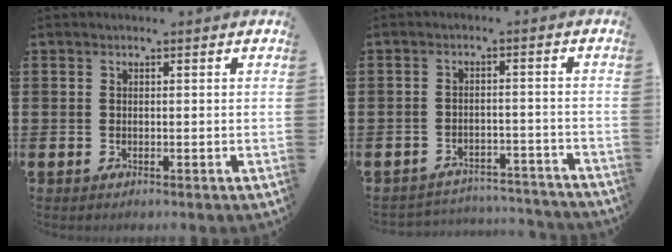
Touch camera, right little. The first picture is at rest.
{"total": 3.0, "force": [-3.0, 0.3, 0.0], "torque": [-0.006, 0.004, -0.065]}